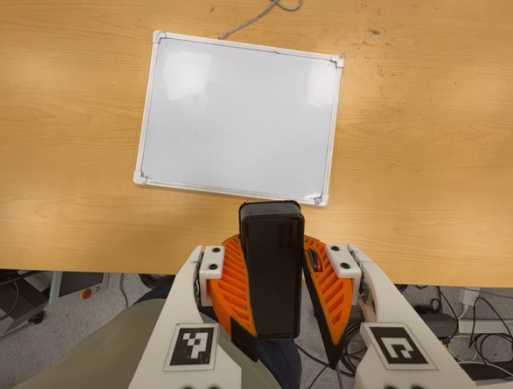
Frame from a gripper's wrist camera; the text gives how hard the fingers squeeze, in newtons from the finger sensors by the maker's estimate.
{"total": 10.6, "left": 10.4, "right": 10.8}